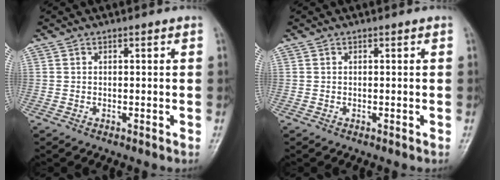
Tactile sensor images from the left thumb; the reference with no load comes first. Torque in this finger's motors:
{"motor_torque": [-0.09, -0.04, -0.12, 0.00, 0.00]}